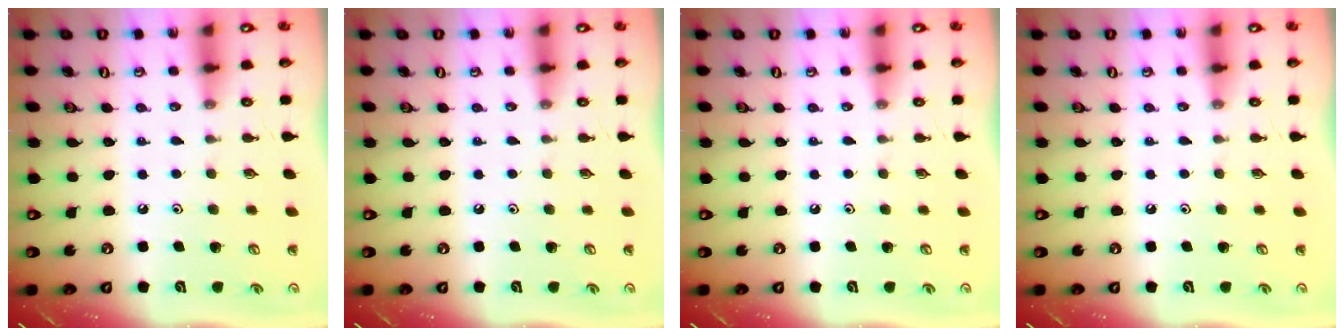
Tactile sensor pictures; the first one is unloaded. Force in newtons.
{"total": 0.0}
{"total": 0.0}
{"total": 0.0}